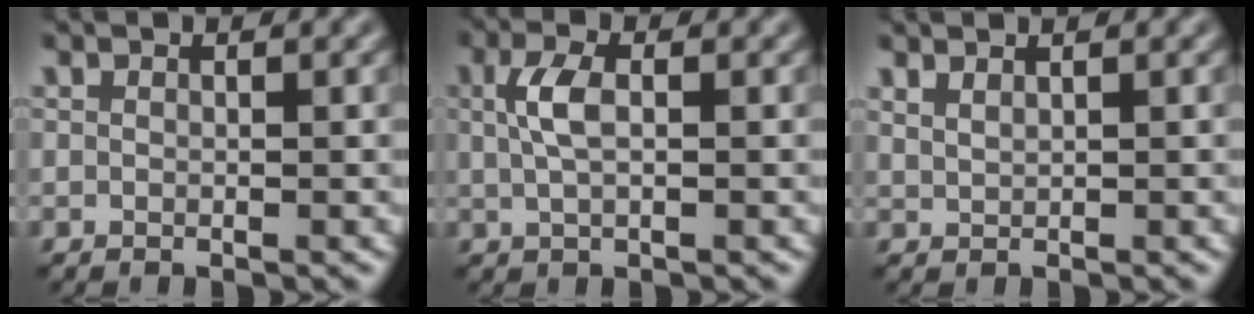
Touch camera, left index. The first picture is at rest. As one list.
[{"total": 2.5, "force": [0.1, 1.1, 2.2], "torque": [-0.053, 0.009, 0.005]}, {"total": 0.9, "force": [0.8, 0.3, 0.3], "torque": [-0.004, 0.003, 0.015]}]